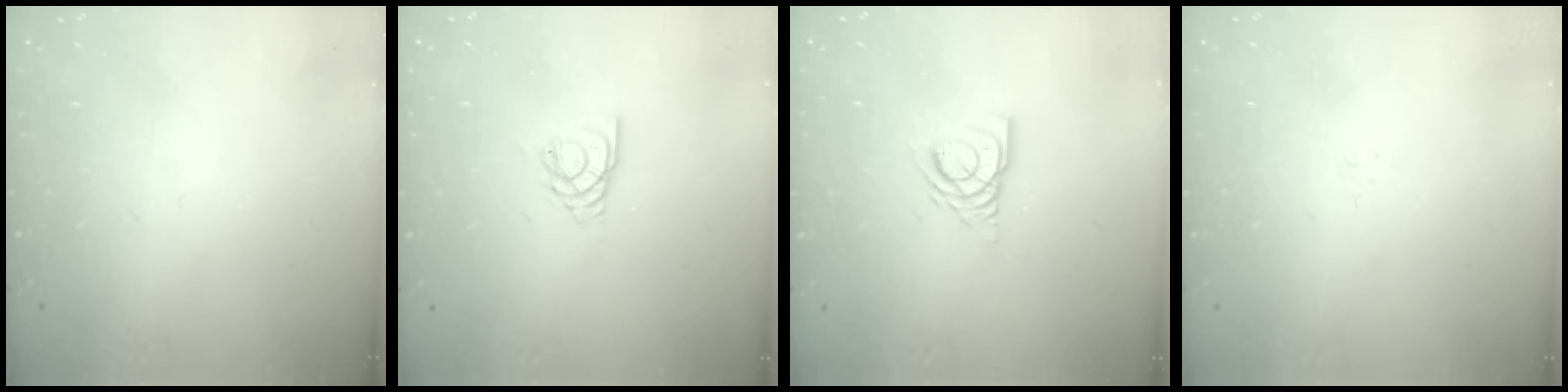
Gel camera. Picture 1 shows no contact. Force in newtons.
{"total": 2.9, "press": 2.8, "slide": 0.4}
{"total": 6.1, "press": 6.0, "slide": 0.5}
{"total": 1.6, "press": 1.5, "slide": 0.3}